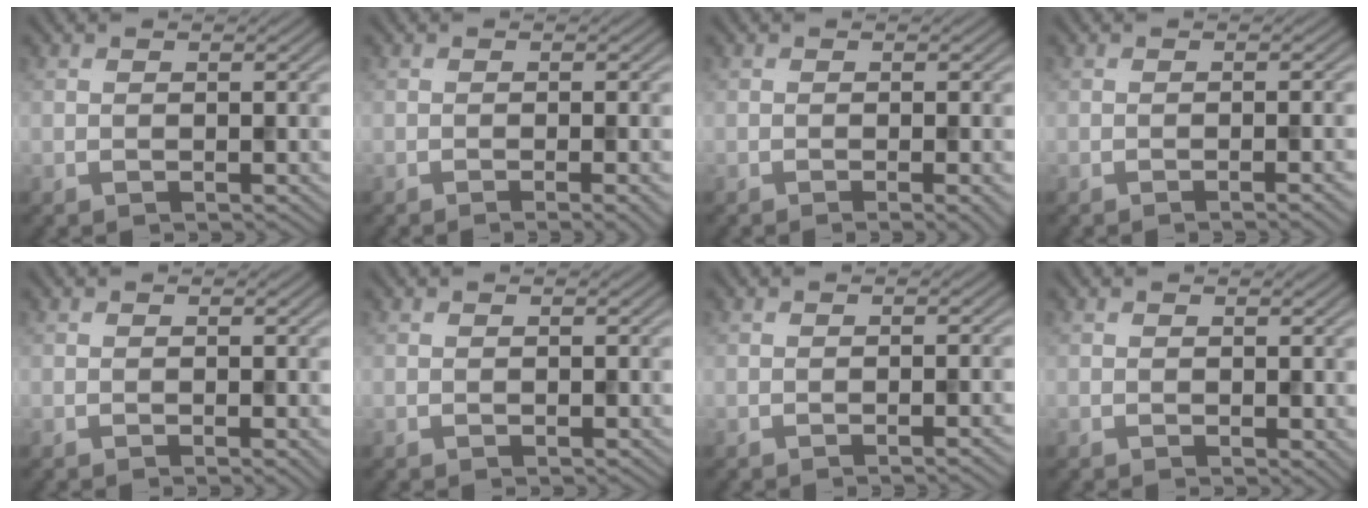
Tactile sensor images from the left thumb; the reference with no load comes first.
{"total": 1.7, "force": [-0.7, 0.4, 1.6], "torque": [-0.017, 0.004, -0.014]}
{"total": 1.4, "force": [-0.5, 0.3, 1.3], "torque": [-0.015, 0.003, -0.010]}
{"total": 1.4, "force": [-0.6, 0.4, 1.2], "torque": [-0.009, 0.006, -0.013]}
{"total": 0.0}
{"total": 0.0}
{"total": 0.7, "force": [-0.3, 0.2, 0.6], "torque": [0.000, 0.007, -0.008]}
{"total": 0.9, "force": [0.1, 0.5, 0.7], "torque": [-0.006, -0.003, 0.002]}